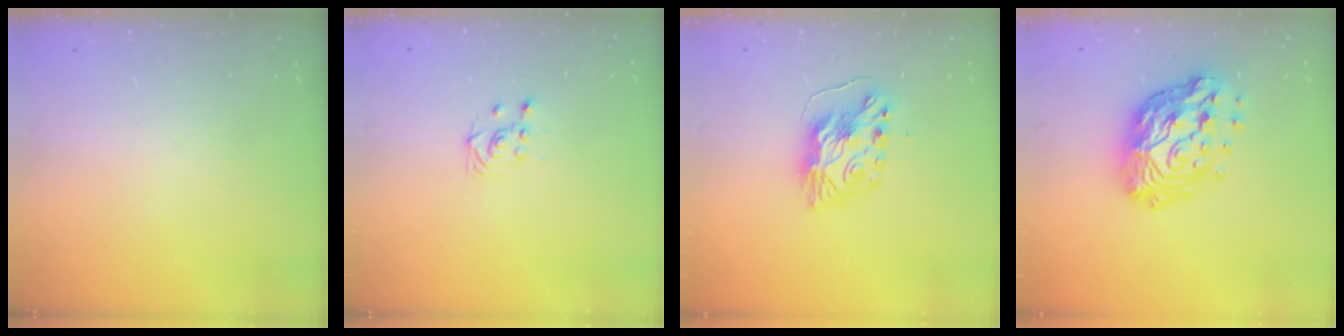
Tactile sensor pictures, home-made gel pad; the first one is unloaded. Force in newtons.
{"total": 2.7, "press": 2.4, "slide": 1.3}
{"total": 9.0, "press": 9.0, "slide": 0.6}
{"total": 18.3, "press": 18.2, "slide": 1.8}